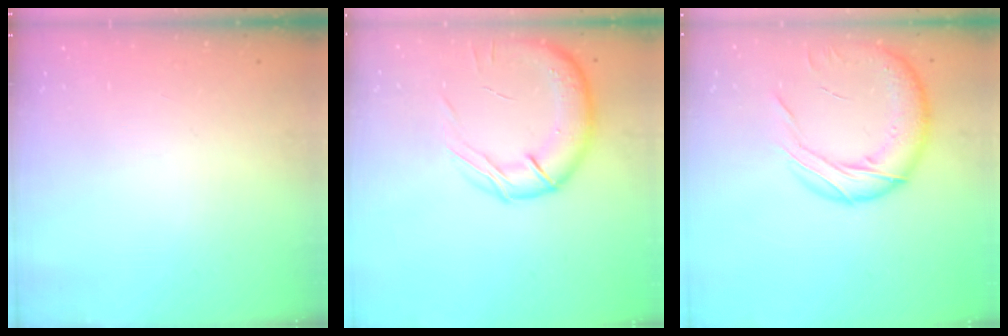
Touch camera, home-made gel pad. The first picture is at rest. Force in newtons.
{"total": 16.6, "press": 16.1, "slide": 4.3}
{"total": 18.0, "press": 17.7, "slide": 3.4}